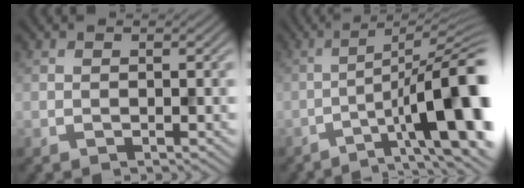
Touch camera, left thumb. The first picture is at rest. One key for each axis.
{"total": 13.5, "fx": -4.5, "fy": 3.1, "fz": 12.4, "tx": -0.165, "ty": 0.016, "tz": -0.070}